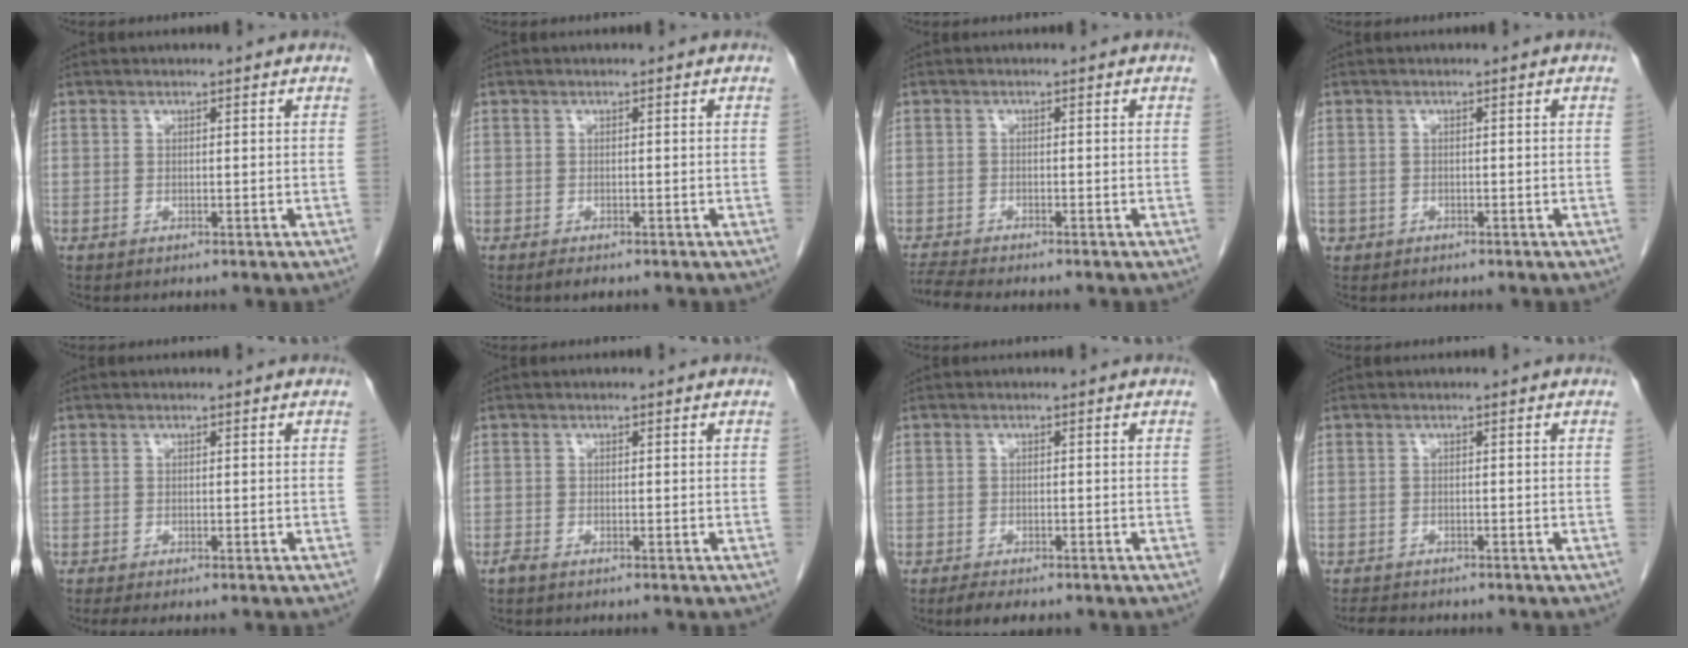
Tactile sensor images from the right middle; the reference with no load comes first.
{"total": 1.4, "force": [-1.0, 0.6, 0.8], "torque": [-0.017, -0.002, -0.013]}
{"total": 3.7, "force": [-3.5, -0.7, 1.0], "torque": [-0.024, -0.014, -0.062]}
{"total": 1.0, "force": [-0.6, 0.8, 0.1], "torque": [-0.010, 0.003, -0.007]}
{"total": 3.4, "force": [-2.9, 0.3, 1.8], "torque": [-0.019, -0.006, -0.037]}
{"total": 1.4, "force": [-1.2, 0.1, 0.7], "torque": [-0.016, -0.002, -0.021]}
{"total": 3.6, "force": [-2.8, 1.2, 1.8], "torque": [-0.032, -0.007, -0.041]}
{"total": 4.7, "force": [-4.2, 1.2, 1.7], "torque": [-0.030, -0.009, -0.062]}